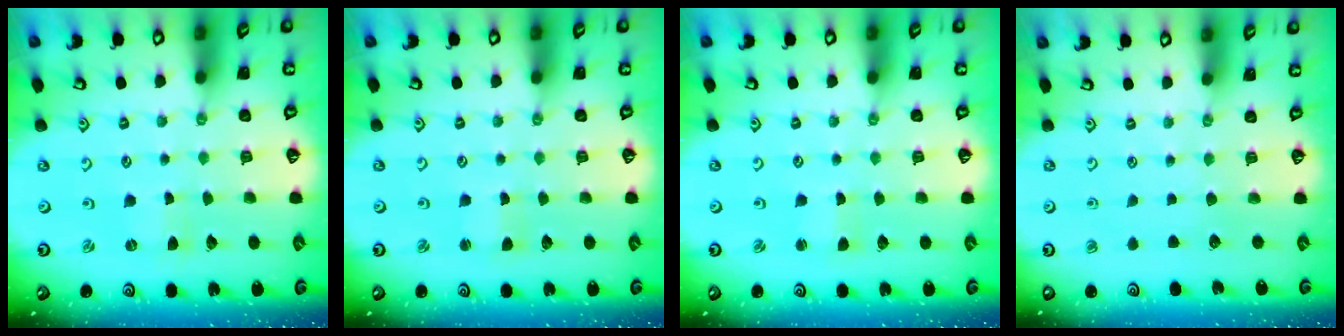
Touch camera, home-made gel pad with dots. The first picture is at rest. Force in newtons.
{"total": 1.1, "press": 1.0, "slide": 0.2}
{"total": 1.0, "press": 1.0, "slide": 0.1}
{"total": 0.0}